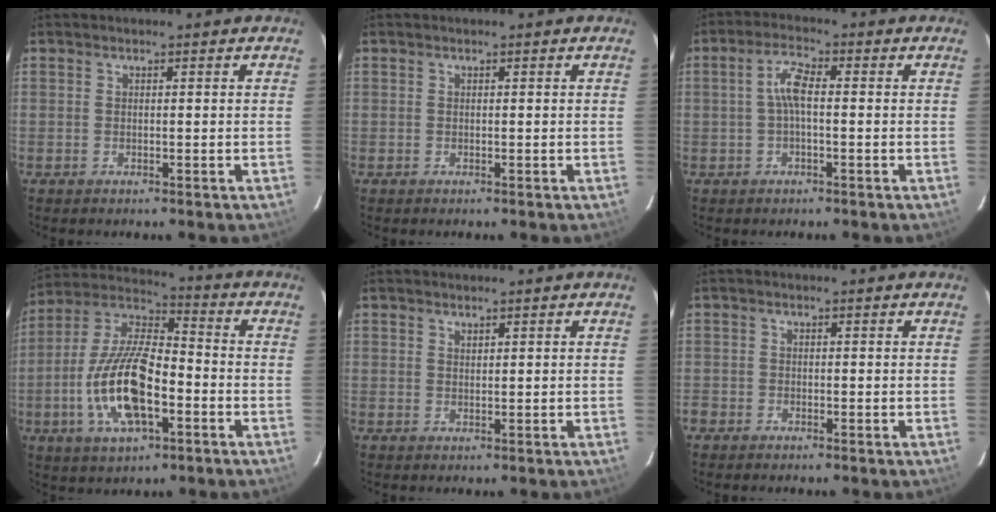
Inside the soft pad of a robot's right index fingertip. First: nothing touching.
{"total": 0.0}
{"total": 4.2, "force": [-0.2, 1.3, 4.0], "torque": [-0.084, 0.013, -0.005]}
{"total": 16.8, "force": [-5.1, 6.5, 14.7], "torque": [-0.307, -0.004, -0.096]}
{"total": 0.7, "force": [0.7, 0.2, 0.1], "torque": [-0.002, 0.000, 0.013]}
{"total": 1.5, "force": [-1.1, 1.0, 0.1], "torque": [-0.007, 0.001, -0.022]}